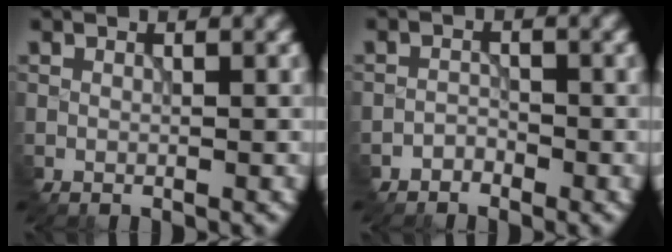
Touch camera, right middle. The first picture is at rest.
{"total": 1.3, "force": [-1.1, 0.0, -0.7], "torque": [0.003, 0.007, -0.020]}